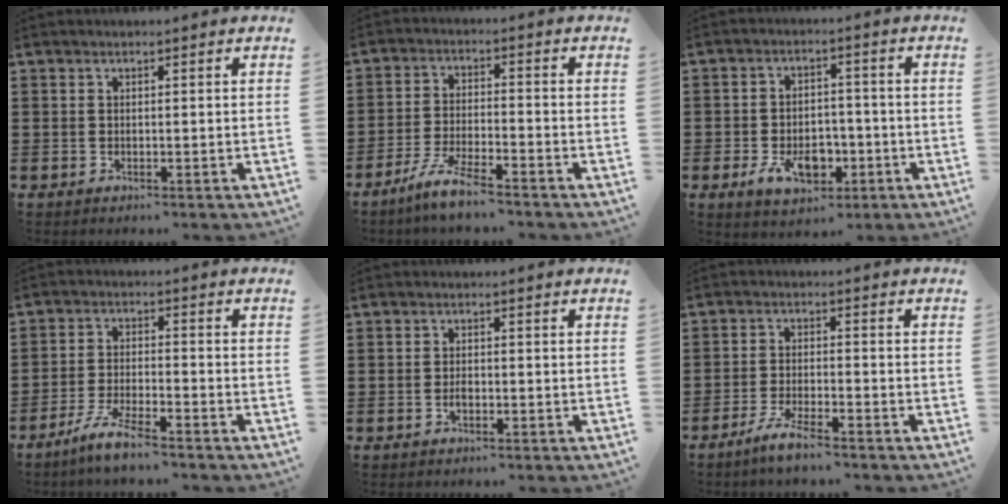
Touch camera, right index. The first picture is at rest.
{"total": 5.6, "force": [-4.8, 0.1, 2.9], "torque": [-0.076, -0.011, -0.097]}
{"total": 6.9, "force": [-2.7, 4.2, 4.8], "torque": [-0.089, 0.006, -0.050]}
{"total": 5.3, "force": [-4.5, 0.2, 2.7], "torque": [-0.073, -0.011, -0.092]}
{"total": 1.4, "force": [-0.6, 0.7, 1.1], "torque": [-0.022, 0.000, -0.010]}
{"total": 4.1, "force": [-3.5, 0.0, 2.1], "torque": [-0.050, -0.007, -0.068]}